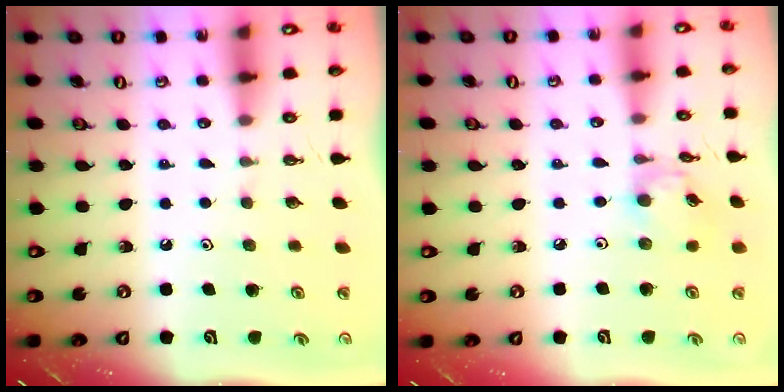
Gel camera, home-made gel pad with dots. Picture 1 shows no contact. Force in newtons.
{"total": 7.4, "press": 7.4, "slide": 0.4}